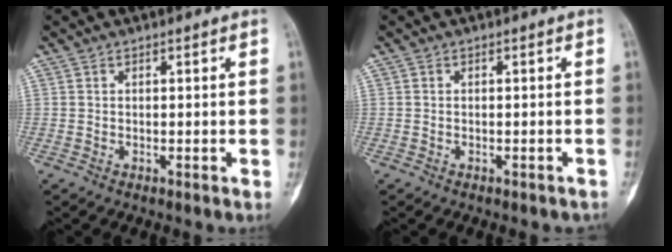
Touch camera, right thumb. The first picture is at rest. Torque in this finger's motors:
{"motor_torque": [-0.14, 0.08, 0.09, -0.26, 0.04]}